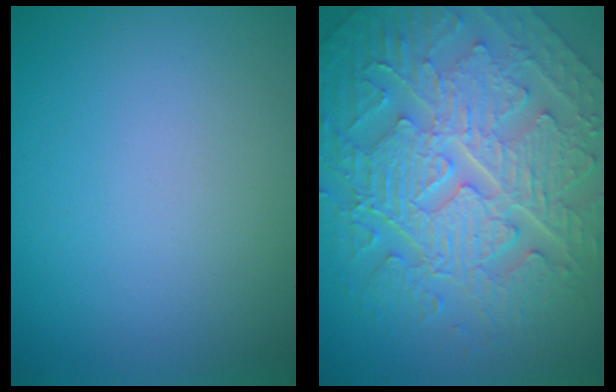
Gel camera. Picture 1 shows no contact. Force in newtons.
{"total": 10.5, "press": 7.2, "slide": 7.7}